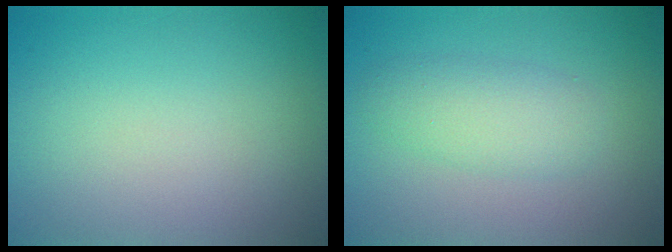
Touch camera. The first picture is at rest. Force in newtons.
{"total": 2.4, "press": 2.3, "slide": 0.1}